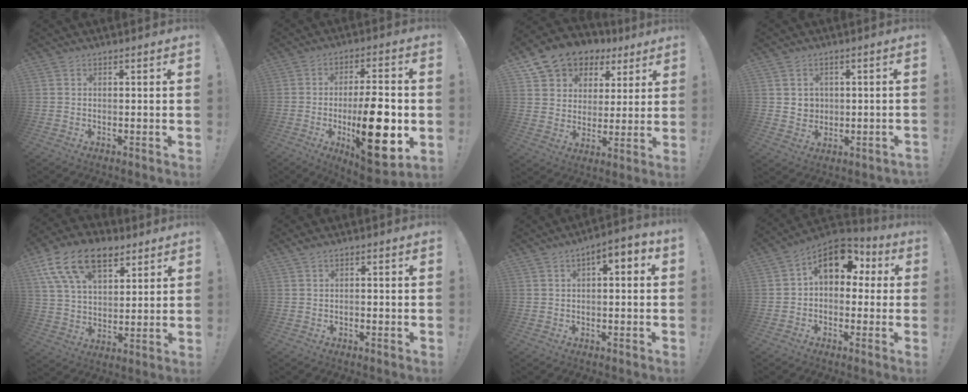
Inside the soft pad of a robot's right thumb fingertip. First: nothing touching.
{"total": 20.7, "force": [-4.3, 6.7, 19.1], "torque": [-0.302, 0.001, -0.058]}
{"total": 10.8, "force": [6.9, 7.7, 2.7], "torque": [-0.046, -0.053, 0.135]}
{"total": 4.8, "force": [1.0, 4.6, 1.2], "torque": [-0.016, -0.001, 0.023]}
{"total": 17.6, "force": [9.7, 10.5, 10.4], "torque": [-0.175, -0.042, 0.179]}
{"total": 0.7, "force": [-0.1, 0.4, 0.6], "torque": [-0.018, 0.005, 0.000]}
{"total": 4.1, "force": [0.2, 1.8, 3.7], "torque": [-0.047, -0.002, 0.001]}
{"total": 13.0, "force": [4.4, 8.8, 8.5], "torque": [-0.109, -0.012, 0.083]}